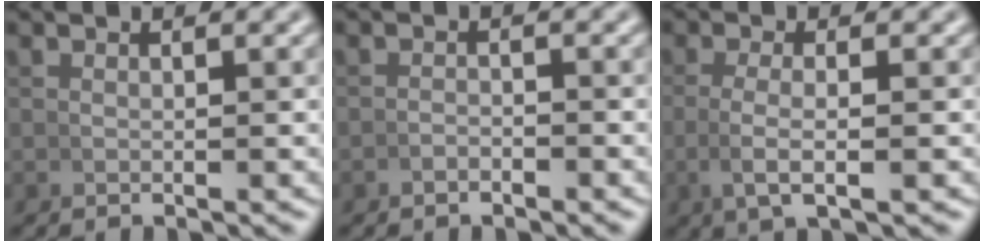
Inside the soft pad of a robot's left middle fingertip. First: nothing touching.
{"total": 1.0, "force": [-1.0, 0.1, 0.1], "torque": [0.000, -0.001, -0.019]}
{"total": 3.1, "force": [-0.4, 0.7, 3.0], "torque": [-0.069, -0.008, -0.002]}